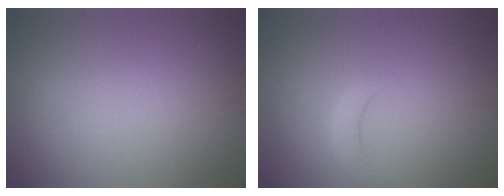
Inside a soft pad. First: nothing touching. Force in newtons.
{"total": 1.9, "press": 1.9, "slide": 0.2}